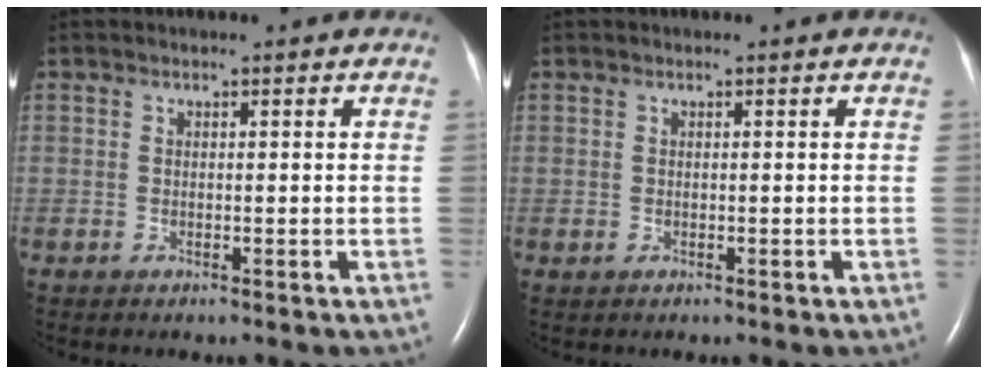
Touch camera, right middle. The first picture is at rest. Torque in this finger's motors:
{"motor_torque": [0.11, 0.02, 0.09, 0.02]}